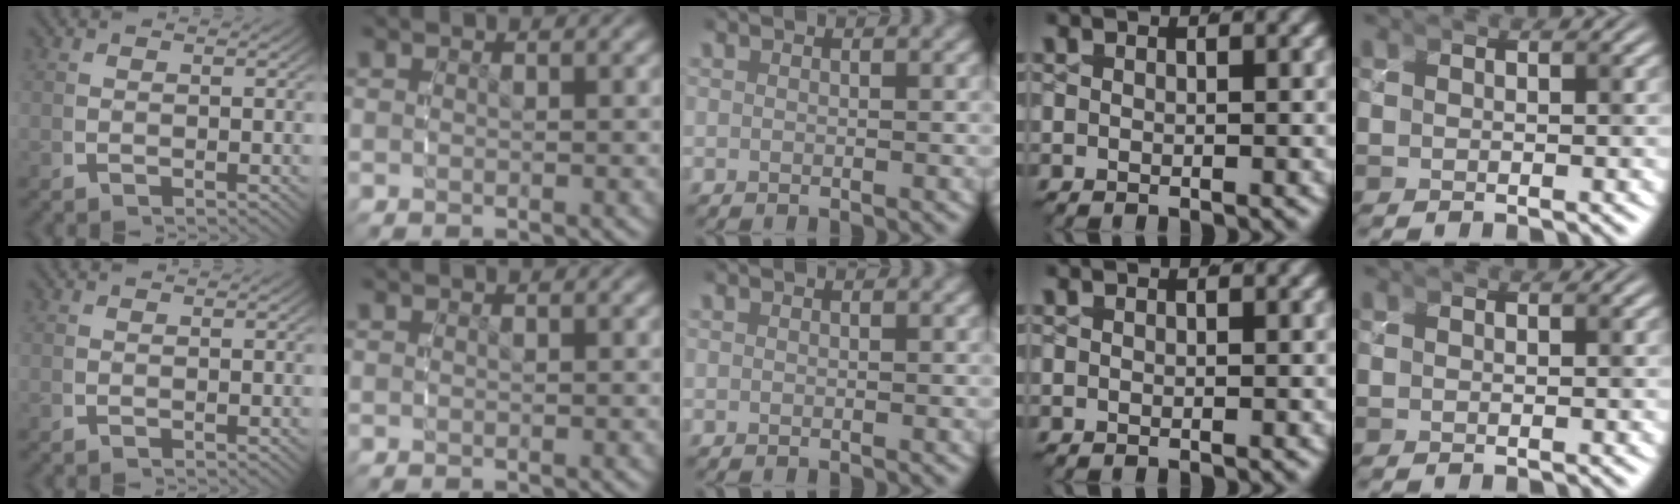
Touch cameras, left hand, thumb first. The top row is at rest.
{}